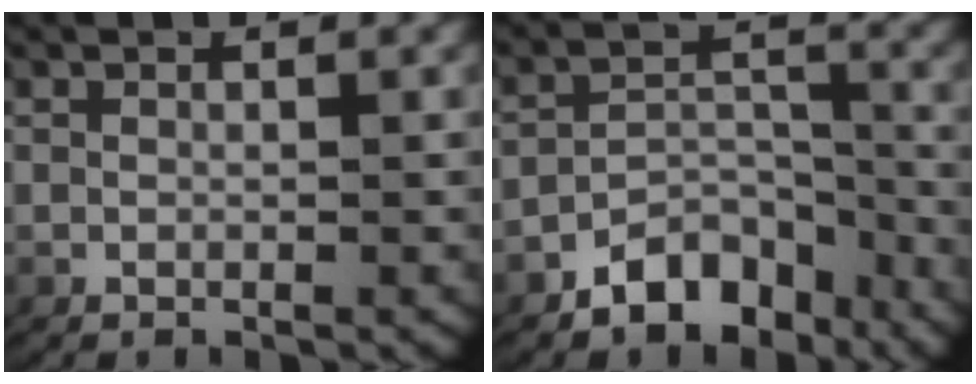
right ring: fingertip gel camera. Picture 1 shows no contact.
{"total": 5.6, "force": [-4.0, 3.0, 2.4], "torque": [-0.029, -0.009, -0.069]}